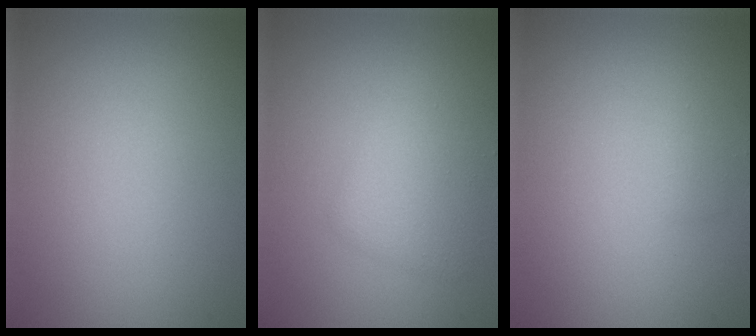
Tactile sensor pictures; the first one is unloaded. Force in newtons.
{"total": 2.7, "press": 2.7, "slide": 0.1}
{"total": 0.6, "press": 0.6, "slide": 0.0}